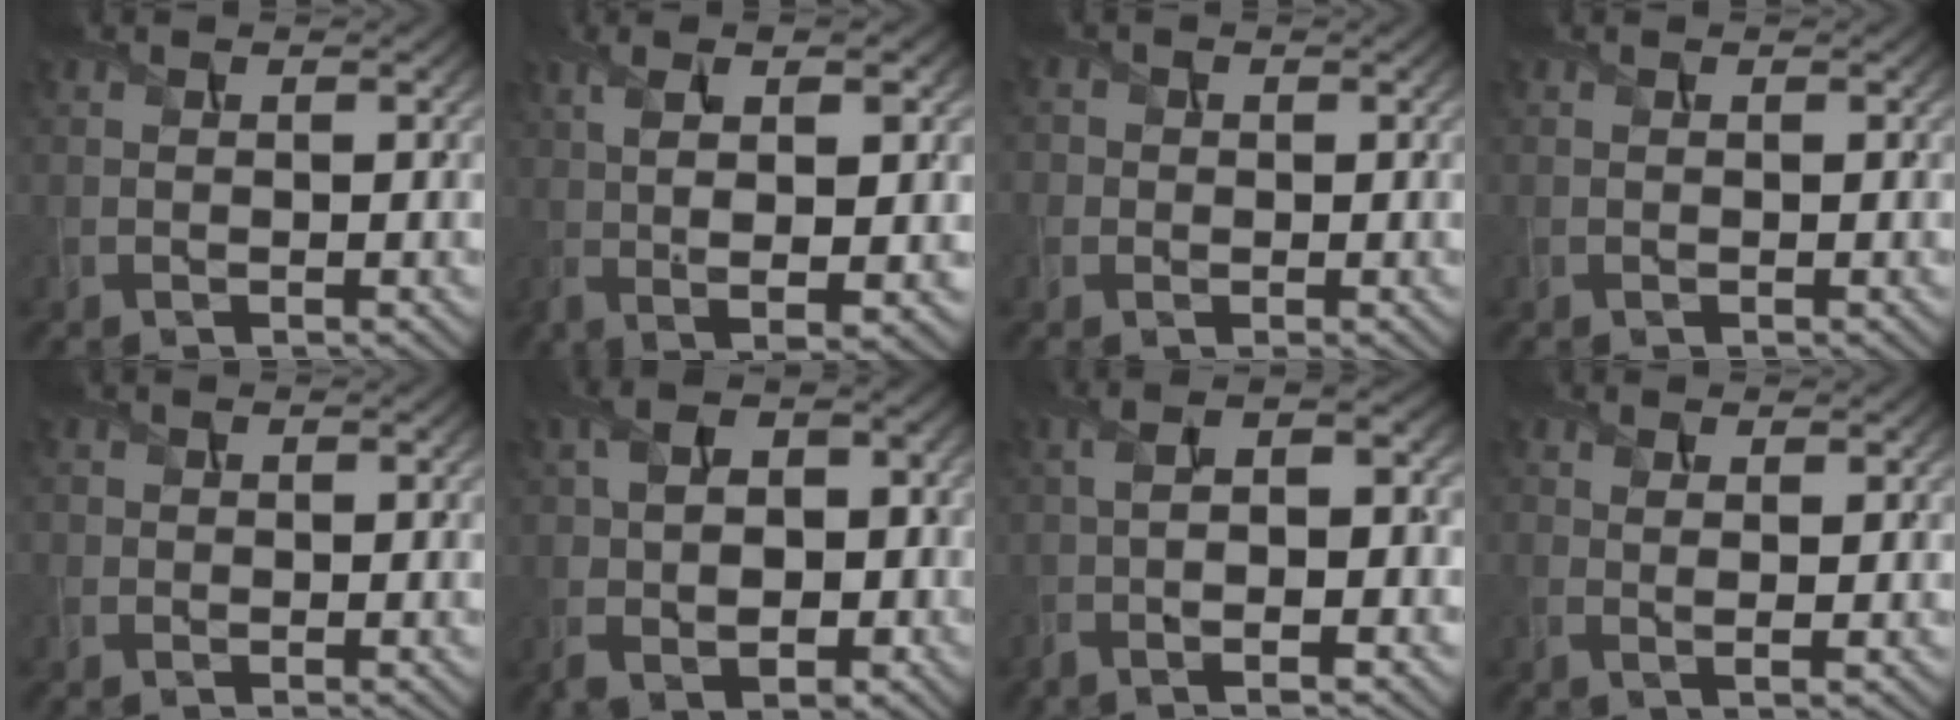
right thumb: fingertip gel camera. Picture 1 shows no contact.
{"total": 9.3, "force": [1.5, 2.5, 8.8], "torque": [-0.176, -0.002, 0.036]}
{"total": 2.0, "force": [0.1, 2.0, 0.3], "torque": [-0.008, 0.003, -0.012]}
{"total": 0.0}
{"total": 1.0, "force": [-0.2, 1.0, 0.1], "torque": [0.003, -0.003, -0.007]}
{"total": 8.6, "force": [-1.3, 5.6, 6.3], "torque": [-0.135, -0.023, -0.010]}
{"total": 8.4, "force": [-2.1, 2.6, 7.7], "torque": [-0.132, 0.000, -0.035]}
{"total": 1.6, "force": [0.4, 0.3, 1.6], "torque": [-0.035, 0.000, 0.006]}